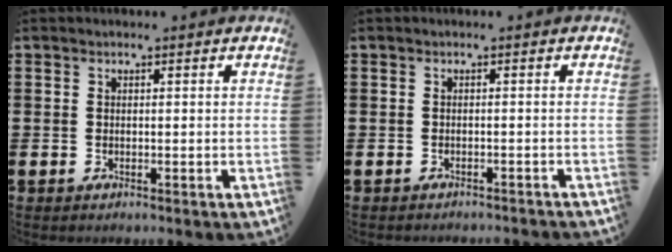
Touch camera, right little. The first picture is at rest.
{"total": 0.7, "force": [-0.7, 0.0, 0.0], "torque": [0.000, -0.001, -0.015]}